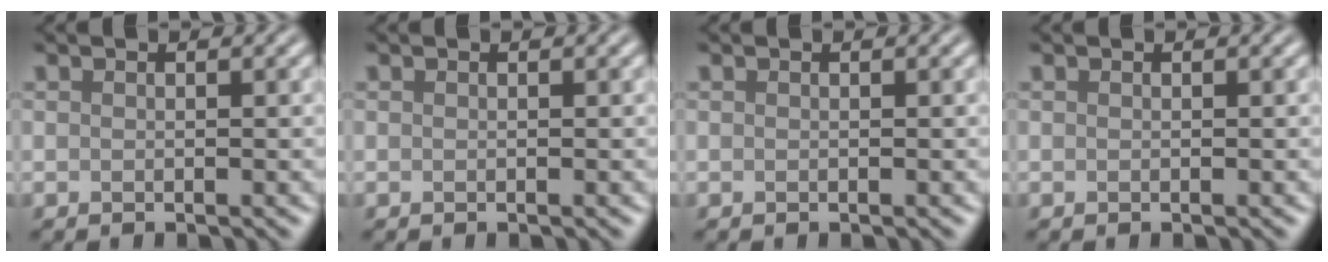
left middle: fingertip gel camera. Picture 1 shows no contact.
{"total": 0.0}
{"total": 0.0}
{"total": 0.0}